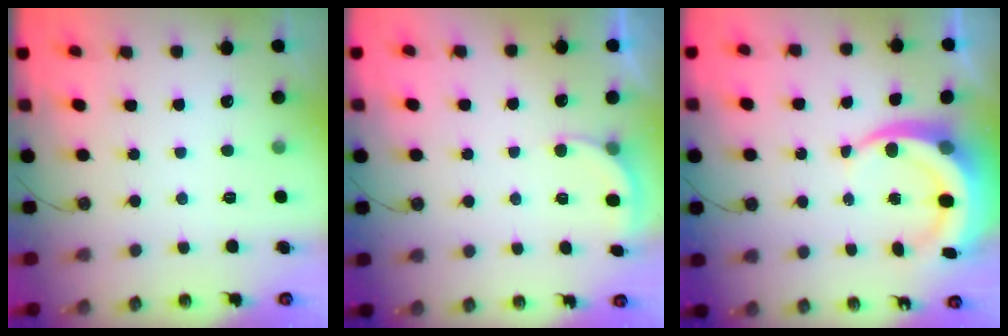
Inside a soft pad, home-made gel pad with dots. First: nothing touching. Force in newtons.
{"total": 2.5, "press": 2.3, "slide": 1.1}
{"total": 10.1, "press": 10.0, "slide": 1.4}